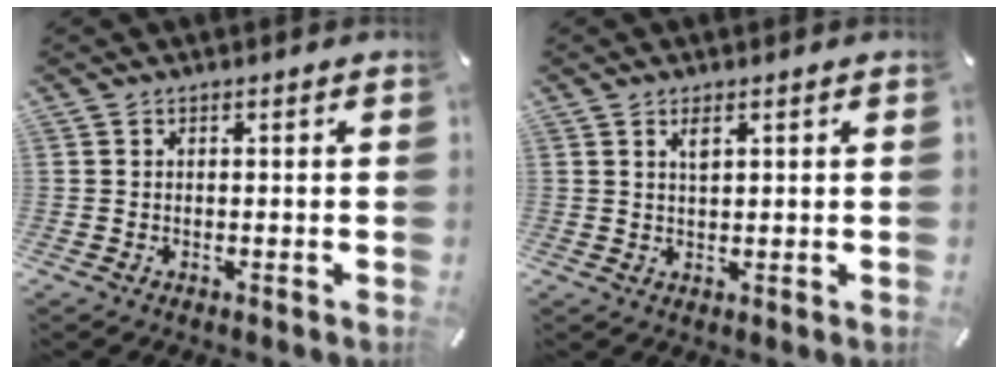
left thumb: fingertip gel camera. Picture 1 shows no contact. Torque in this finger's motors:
{"motor_torque": [0.40, 0.47, 0.01, -0.13, 0.02]}